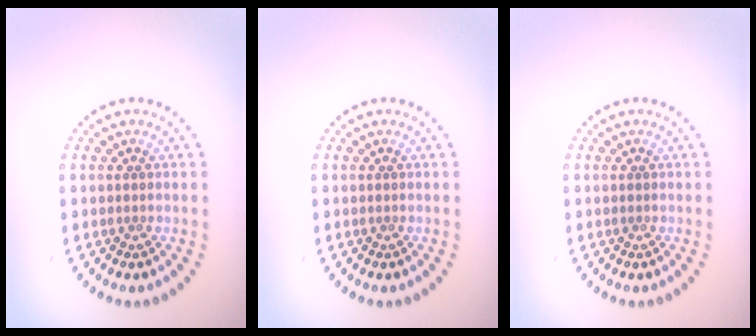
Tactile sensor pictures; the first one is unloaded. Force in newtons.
{"total": 0.0}
{"total": 0.0}